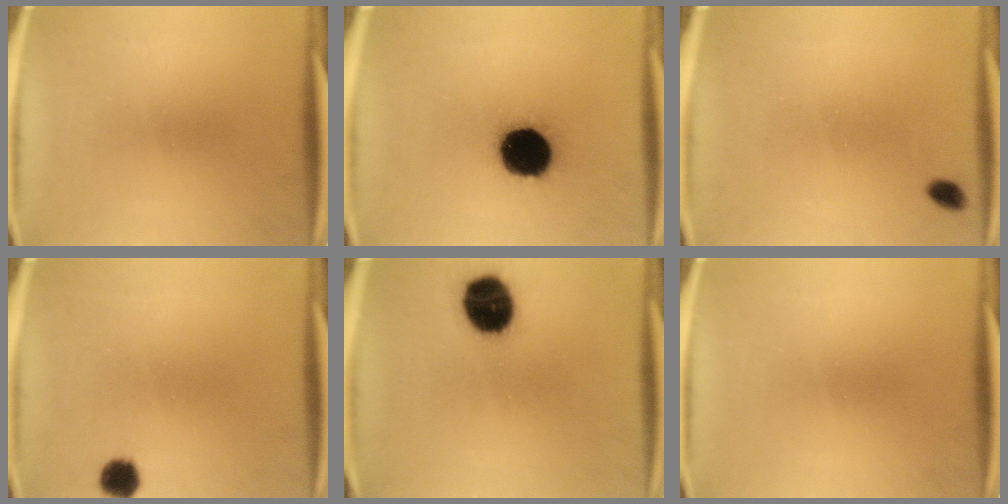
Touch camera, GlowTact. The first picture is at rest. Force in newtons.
{"total": 18.6}
{"total": 2.0}
{"total": 3.8}
{"total": 14.2}
{"total": 0.0}